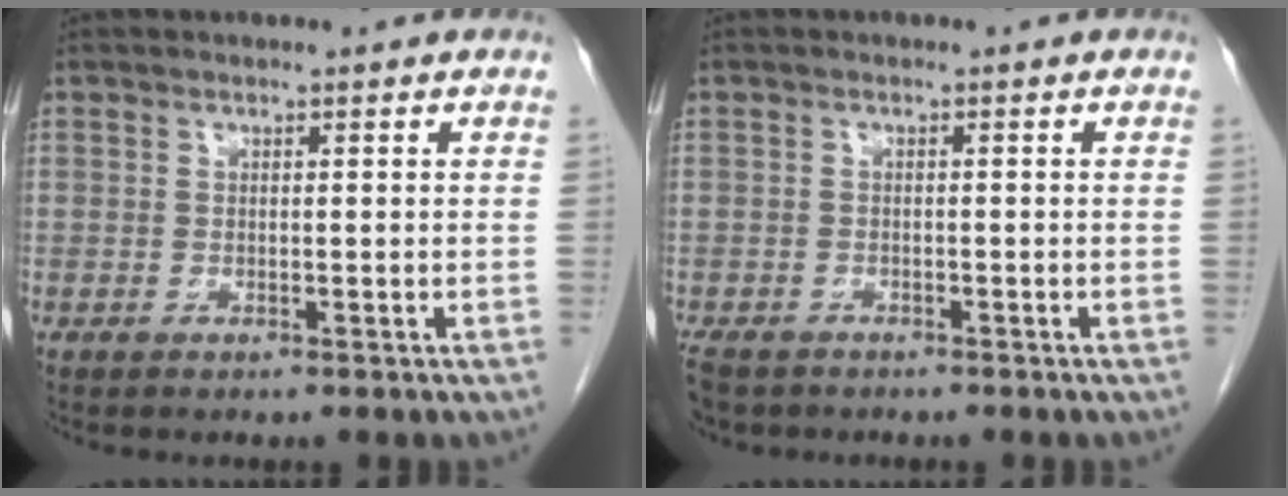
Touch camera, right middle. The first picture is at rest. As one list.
[{"total": 4.7, "force": [-3.7, 2.5, 1.5], "torque": [-0.030, -0.005, -0.056]}]